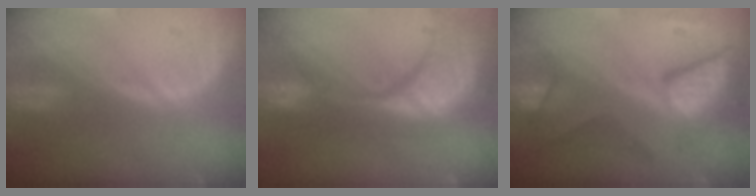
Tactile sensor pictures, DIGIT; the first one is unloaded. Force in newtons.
{"total": 15.5, "press": 12.2, "slide": 9.6}
{"total": 9.2, "press": 9.2, "slide": 0.6}